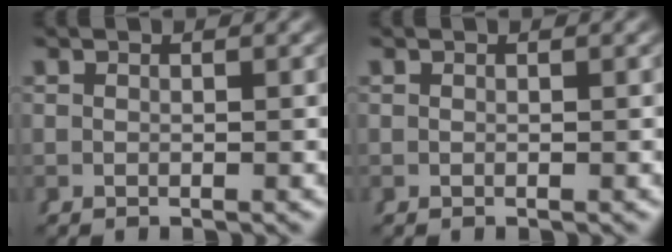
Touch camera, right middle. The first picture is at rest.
{"total": 0.0}